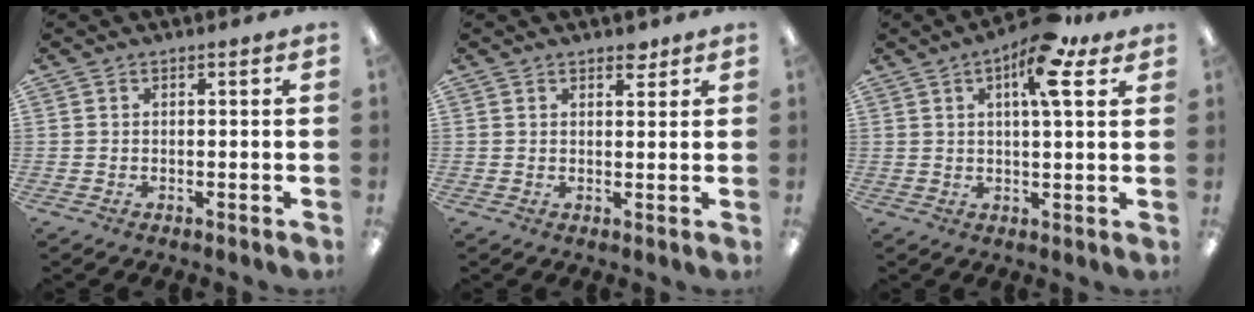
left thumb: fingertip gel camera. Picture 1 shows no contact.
{"total": 2.8, "force": [2.2, 1.3, 0.9], "torque": [0.003, -0.011, 0.036]}
{"total": 11.6, "force": [6.3, 3.5, 9.1], "torque": [-0.133, -0.023, 0.098]}